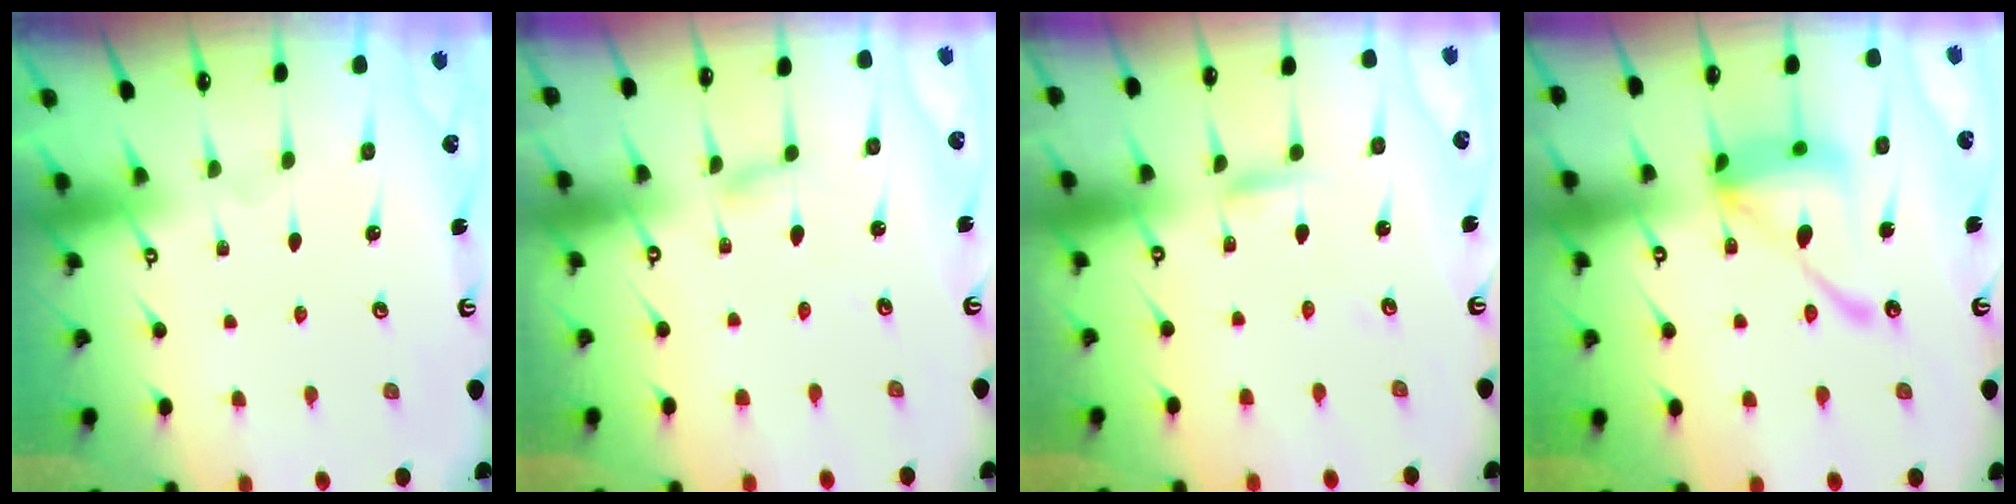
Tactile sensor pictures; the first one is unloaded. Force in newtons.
{"total": 2.1, "press": 2.1, "slide": 0.3}
{"total": 2.4, "press": 2.4, "slide": 0.0}
{"total": 16.8, "press": 16.7, "slide": 1.6}